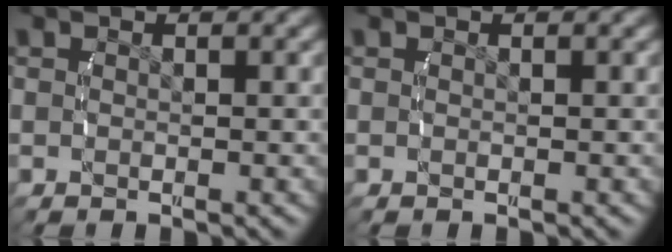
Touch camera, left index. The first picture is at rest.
{"total": 0.0}